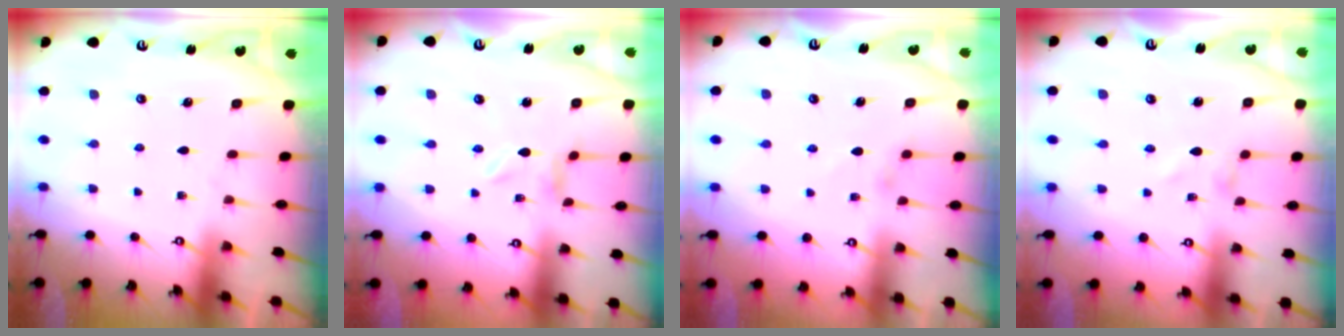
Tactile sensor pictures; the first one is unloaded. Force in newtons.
{"total": 0.0}
{"total": 1.7, "press": 1.6, "slide": 0.4}
{"total": 0.0}